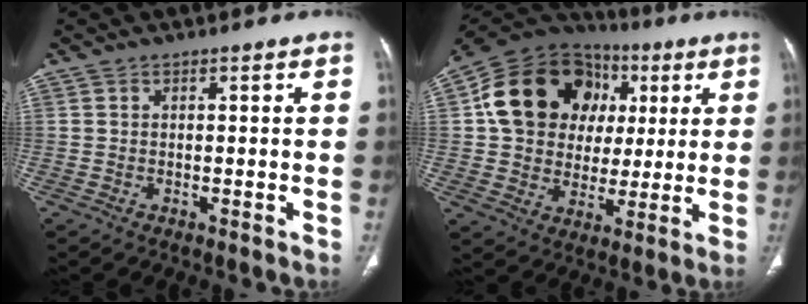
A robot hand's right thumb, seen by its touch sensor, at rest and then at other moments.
{"total": 21.6, "force": [5.2, 17.5, 11.5], "torque": [-0.162, 0.030, 0.093]}